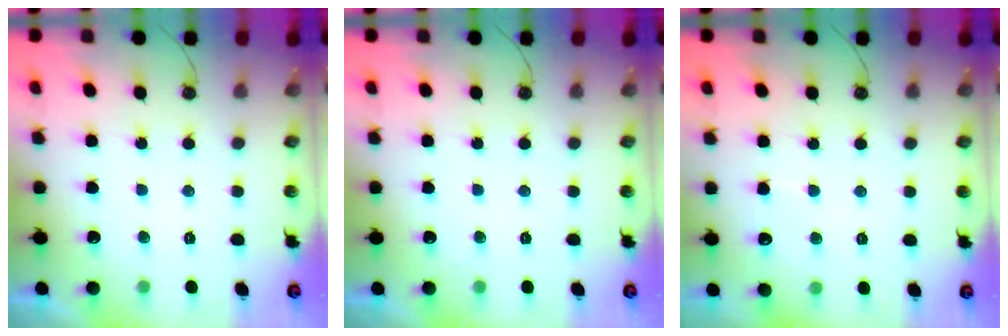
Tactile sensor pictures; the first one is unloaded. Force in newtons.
{"total": 0.0}
{"total": 4.5, "press": 4.5, "slide": 0.5}